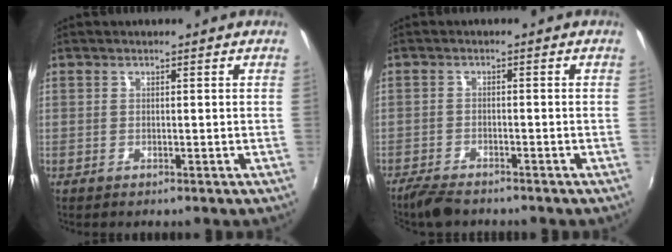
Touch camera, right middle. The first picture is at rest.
{"total": 4.9, "force": [-4.3, 1.1, 1.9], "torque": [-0.057, -0.017, -0.081]}